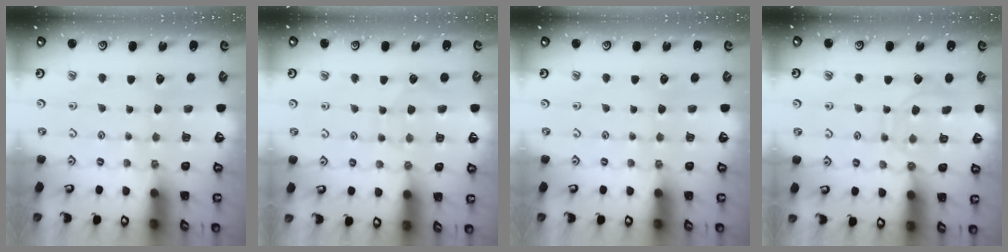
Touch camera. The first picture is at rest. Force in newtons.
{"total": 5.1, "press": 5.0, "slide": 0.5}
{"total": 0.0}
{"total": 9.2, "press": 9.2, "slide": 0.9}